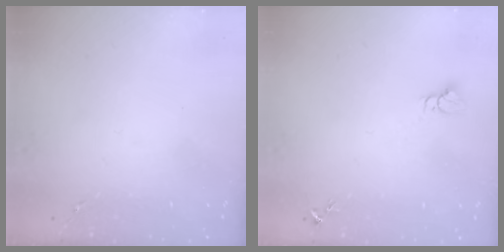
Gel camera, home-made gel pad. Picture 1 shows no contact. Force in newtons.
{"total": 3.0, "press": 3.0, "slide": 0.1}